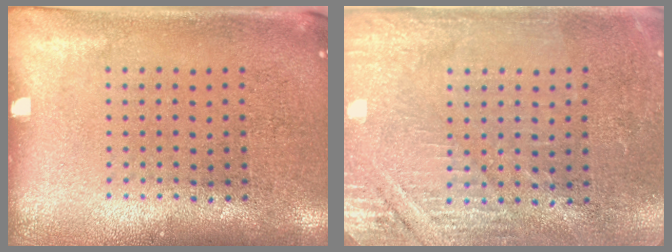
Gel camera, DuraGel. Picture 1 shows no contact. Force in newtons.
{"total": 2.9, "press": 2.8, "slide": 0.5}